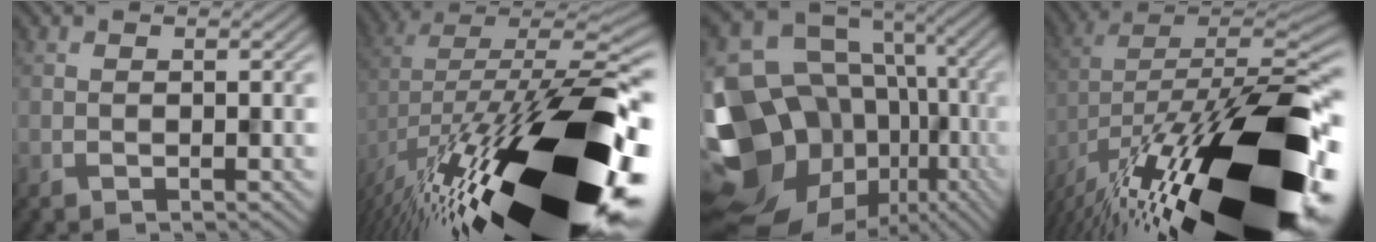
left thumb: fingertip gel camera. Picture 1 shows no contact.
{"total": 18.8, "force": [-7.3, 7.8, 15.5], "torque": [-0.281, -0.050, -0.089]}
{"total": 18.8, "force": [-5.6, 14.8, 10.3], "torque": [-0.245, -0.017, -0.040]}
{"total": 19.2, "force": [-10.0, 6.4, 15.0], "torque": [-0.260, -0.032, -0.141]}